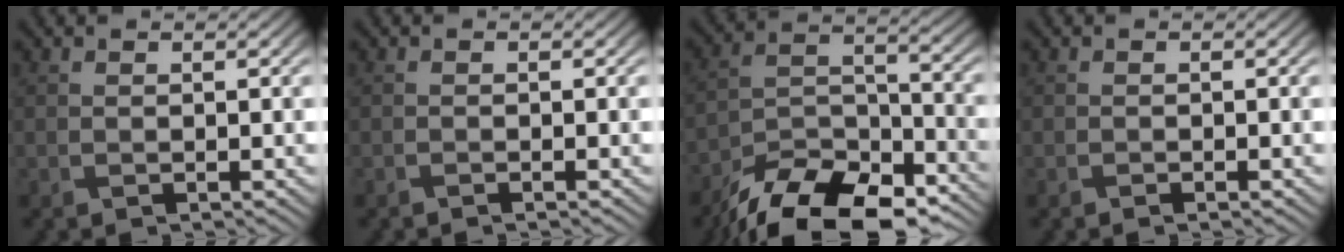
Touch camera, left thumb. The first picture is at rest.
{"total": 0.5, "force": [-0.4, 0.0, 0.3], "torque": [-0.004, 0.000, -0.009]}
{"total": 16.6, "force": [-13.1, 6.3, 8.1], "torque": [-0.169, -0.026, -0.207]}
{"total": 0.6, "force": [-0.5, 0.1, 0.4], "torque": [-0.005, -0.001, -0.006]}